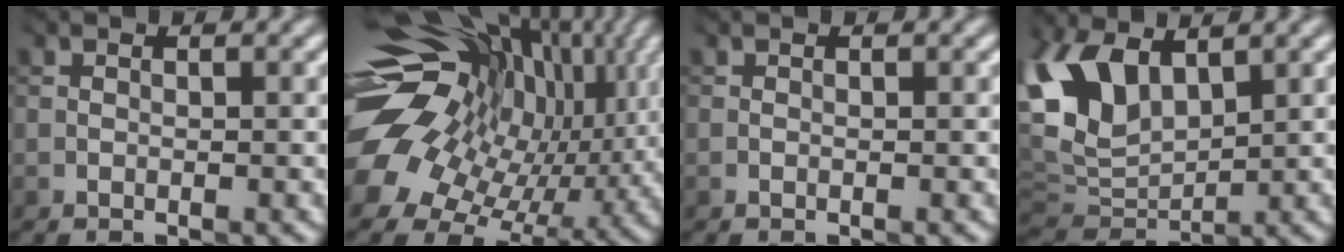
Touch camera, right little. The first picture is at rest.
{"total": 16.3, "force": [3.7, 11.5, 10.9], "torque": [-0.182, 0.024, 0.085]}
{"total": 0.0}
{"total": 7.8, "force": [3.0, 4.7, 5.5], "torque": [-0.141, 0.004, 0.055]}